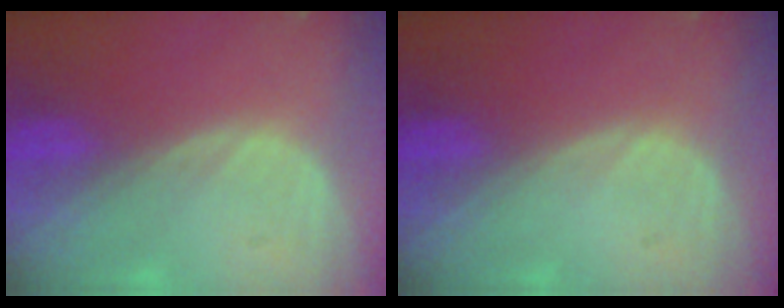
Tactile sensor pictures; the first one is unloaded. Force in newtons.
{"total": 0.0}